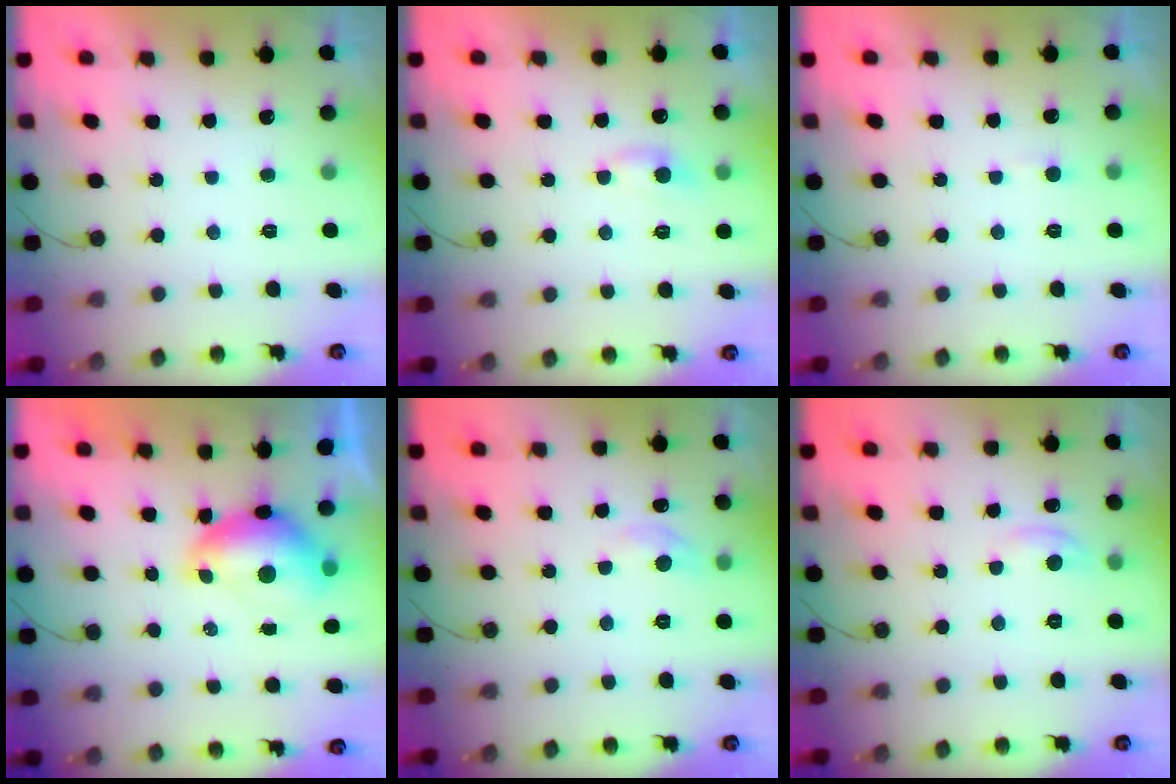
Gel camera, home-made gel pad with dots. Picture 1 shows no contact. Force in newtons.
{"total": 4.3, "press": 4.2, "slide": 0.7}
{"total": 2.3, "press": 2.3, "slide": 0.3}
{"total": 7.7, "press": 7.7, "slide": 0.8}
{"total": 6.3, "press": 6.3, "slide": 0.9}
{"total": 3.1, "press": 3.1, "slide": 0.2}